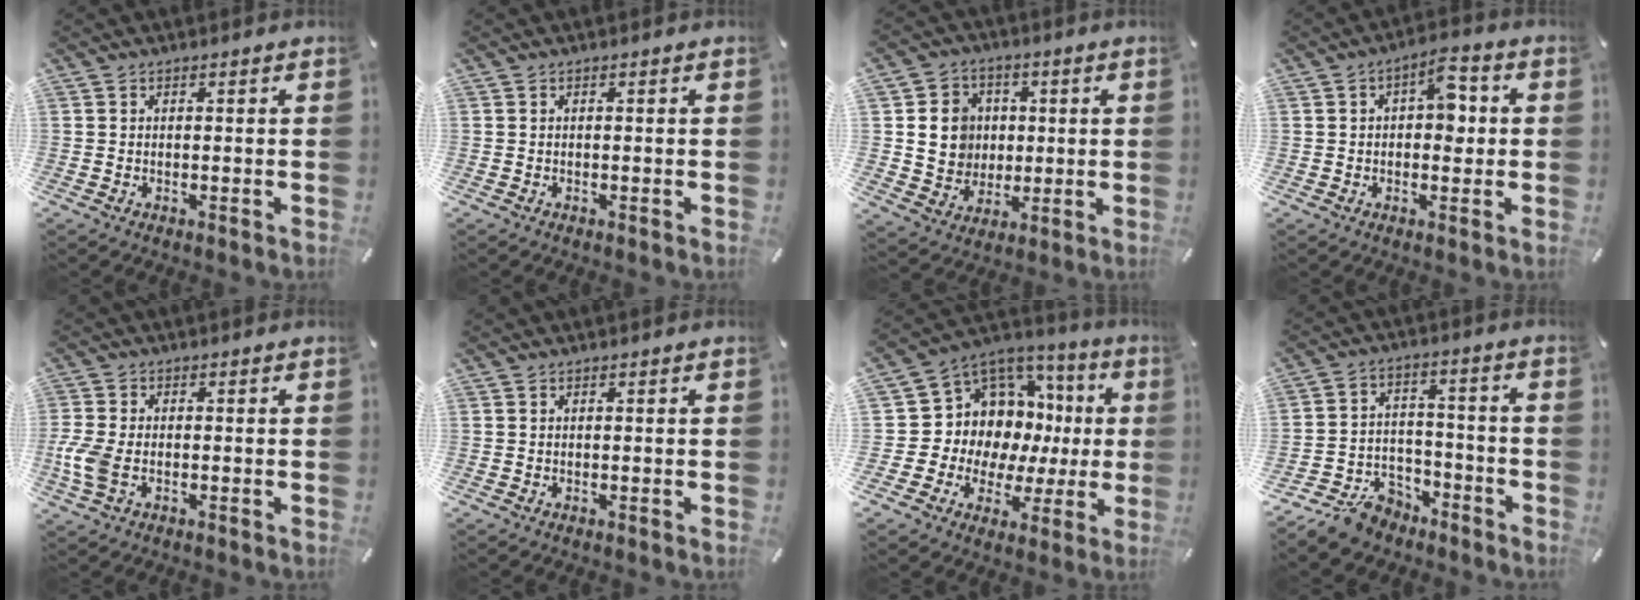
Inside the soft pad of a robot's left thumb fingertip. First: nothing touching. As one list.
[{"total": 0.0}, {"total": 10.3, "force": [1.1, 9.7, 3.4], "torque": [-0.042, 0.007, 0.029]}, {"total": 6.7, "force": [0.6, 3.8, 5.5], "torque": [-0.066, 0.002, 0.001]}, {"total": 6.5, "force": [-1.6, 3.8, 4.9], "torque": [-0.119, -0.002, -0.032]}, {"total": 0.0}, {"total": 9.8, "force": [3.4, 8.9, 2.5], "torque": [-0.051, -0.071, 0.078]}, {"total": 10.5, "force": [-8.0, 6.1, 3.1], "torque": [-0.049, 0.054, -0.147]}]